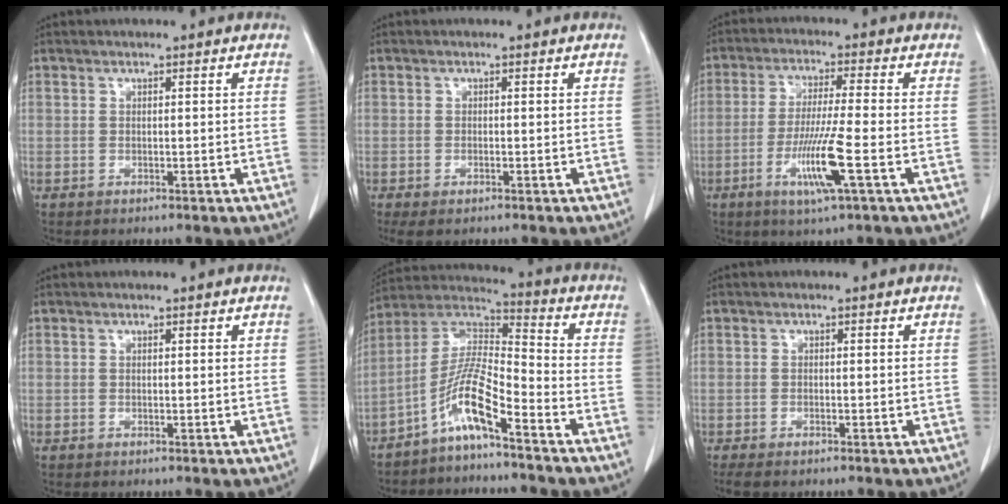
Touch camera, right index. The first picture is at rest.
{"total": 2.3, "force": [-1.4, 0.8, 1.6], "torque": [-0.030, -0.006, -0.018]}
{"total": 9.0, "force": [-3.2, -0.6, 8.4], "torque": [-0.164, -0.018, -0.062]}
{"total": 0.0}
{"total": 9.7, "force": [-6.0, 0.7, 7.6], "torque": [-0.158, 0.013, -0.122]}
{"total": 2.8, "force": [-2.2, 0.7, 1.5], "torque": [-0.024, -0.008, -0.032]}